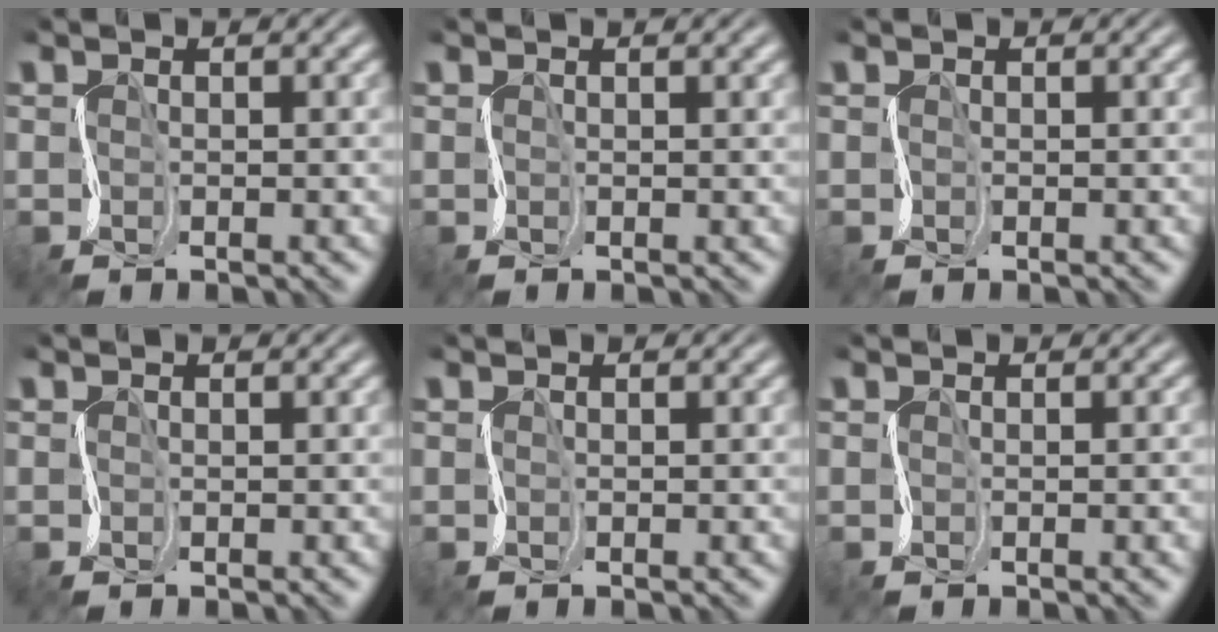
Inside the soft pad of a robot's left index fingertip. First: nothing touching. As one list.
[{"total": 0.9, "force": [0.8, 0.1, 0.3], "torque": [-0.005, -0.002, 0.002]}, {"total": 0.0}, {"total": 0.0}, {"total": 0.0}, {"total": 2.1, "force": [-0.3, 0.9, 1.9], "torque": [-0.008, 0.002, -0.010]}]